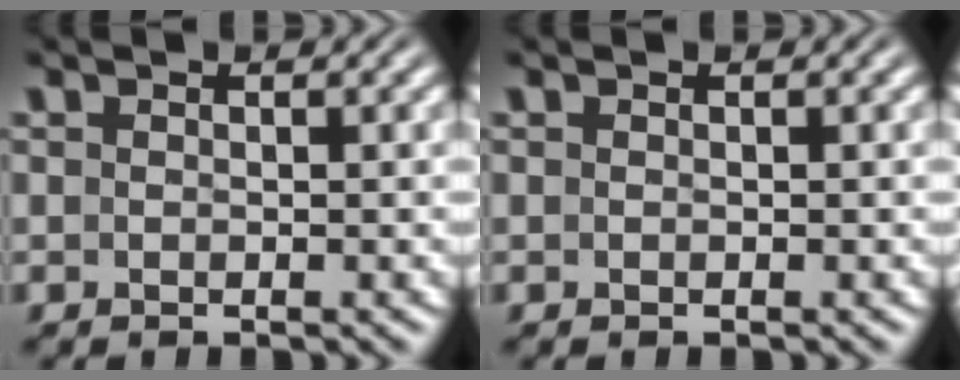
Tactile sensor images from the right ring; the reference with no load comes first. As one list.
[{"total": 0.0}]